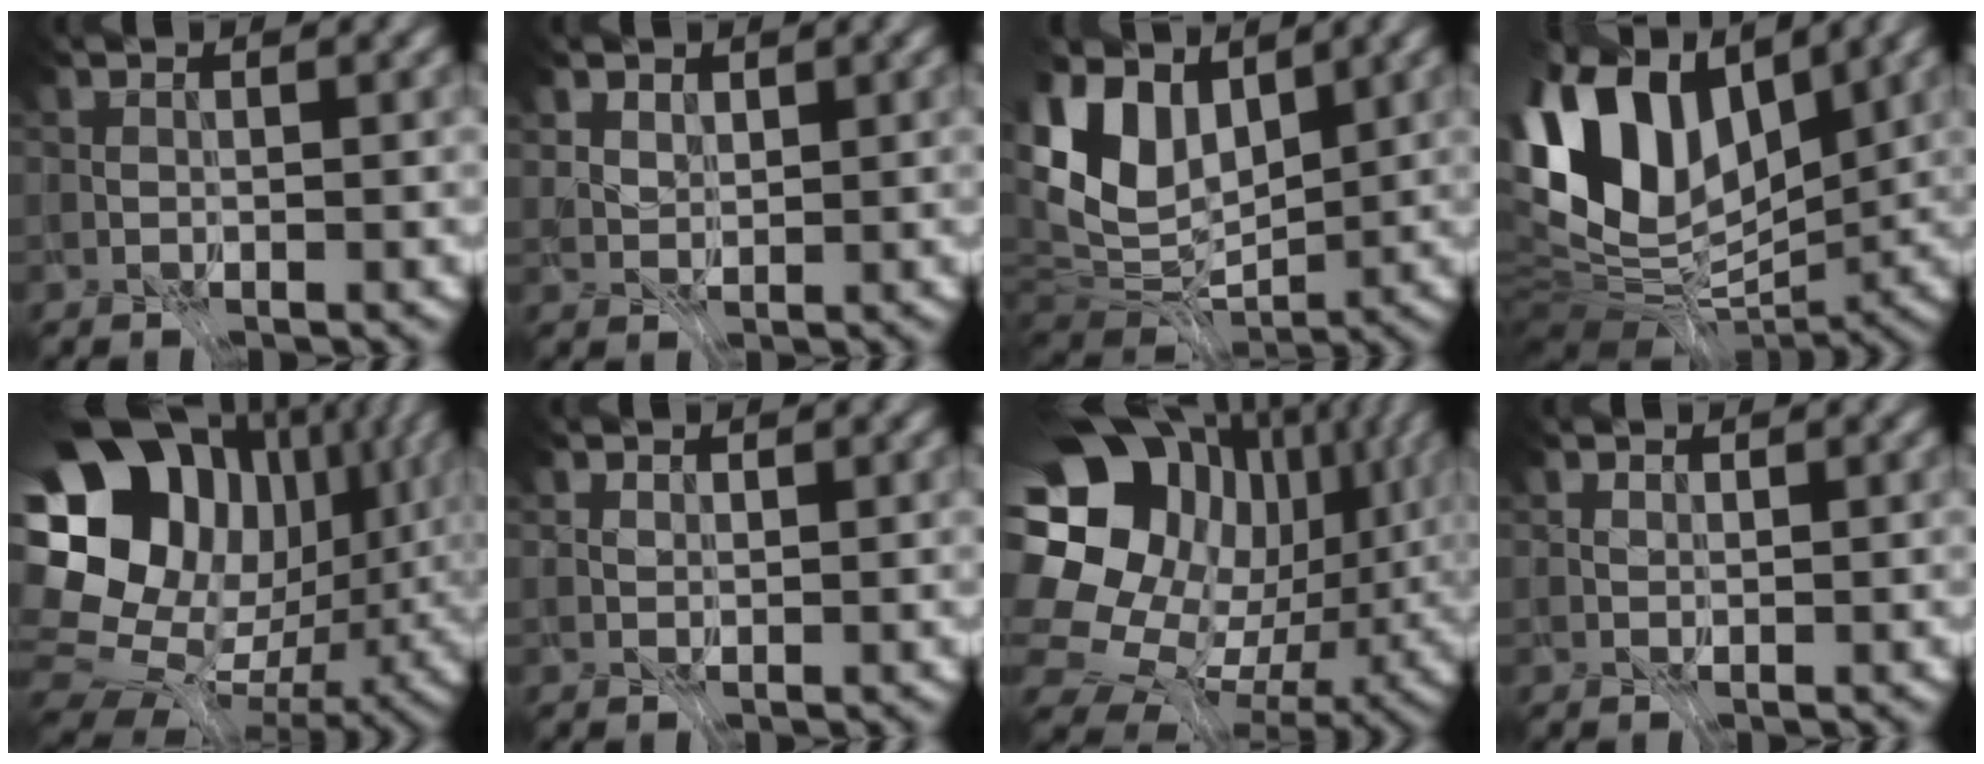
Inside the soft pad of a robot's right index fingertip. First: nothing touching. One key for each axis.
{"total": 2.7, "fx": 2.1, "fy": 1.4, "fz": 0.9, "tx": -0.038, "ty": -0.003, "tz": 0.046}
{"total": 8.3, "fx": 2.9, "fy": 4.8, "fz": 6.1, "tx": -0.138, "ty": 0.005, "tz": 0.065}
{"total": 13.0, "fx": 2.5, "fy": 7.6, "fz": 10.2, "tx": -0.217, "ty": 0.026, "tz": 0.044}
{"total": 17.3, "fx": 3.6, "fy": 13.2, "fz": 10.5, "tx": -0.206, "ty": 0.006, "tz": 0.079}
{"total": 2.7, "fx": 1.7, "fy": 1.8, "fz": 1.1, "tx": -0.034, "ty": 0.007, "tz": 0.031}
{"total": 19.3, "fx": 3.4, "fy": 15.6, "fz": 10.9, "tx": -0.232, "ty": -0.010, "tz": 0.060}
{"total": 2.4, "fx": 1.5, "fy": 1.5, "fz": 1.0, "tx": -0.032, "ty": 0.009, "tz": 0.027}